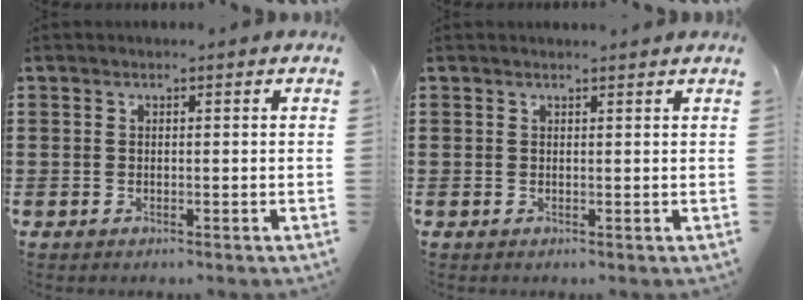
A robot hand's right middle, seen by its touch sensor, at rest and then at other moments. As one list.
[{"total": 0.6, "force": [0.6, 0.0, 0.1], "torque": [0.003, -0.004, 0.010]}]